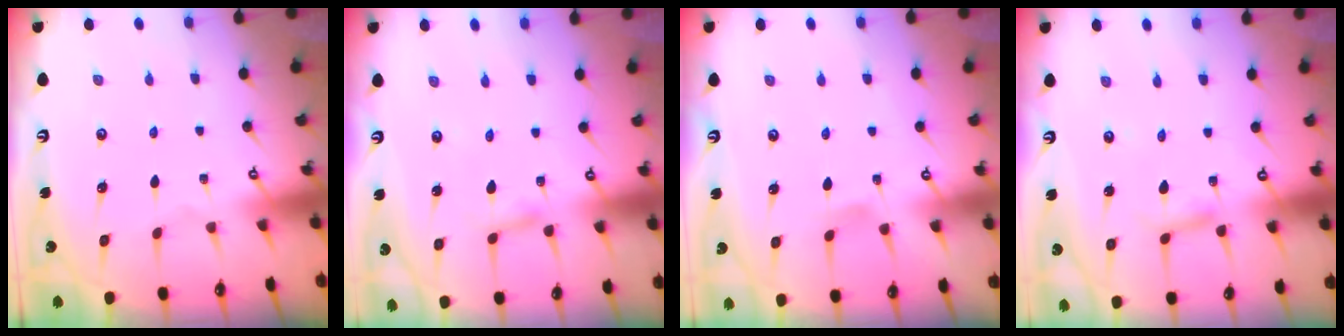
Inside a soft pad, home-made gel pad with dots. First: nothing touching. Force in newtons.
{"total": 2.0, "press": 2.0, "slide": 0.2}
{"total": 3.2, "press": 3.2, "slide": 0.4}
{"total": 2.8, "press": 2.8, "slide": 0.2}